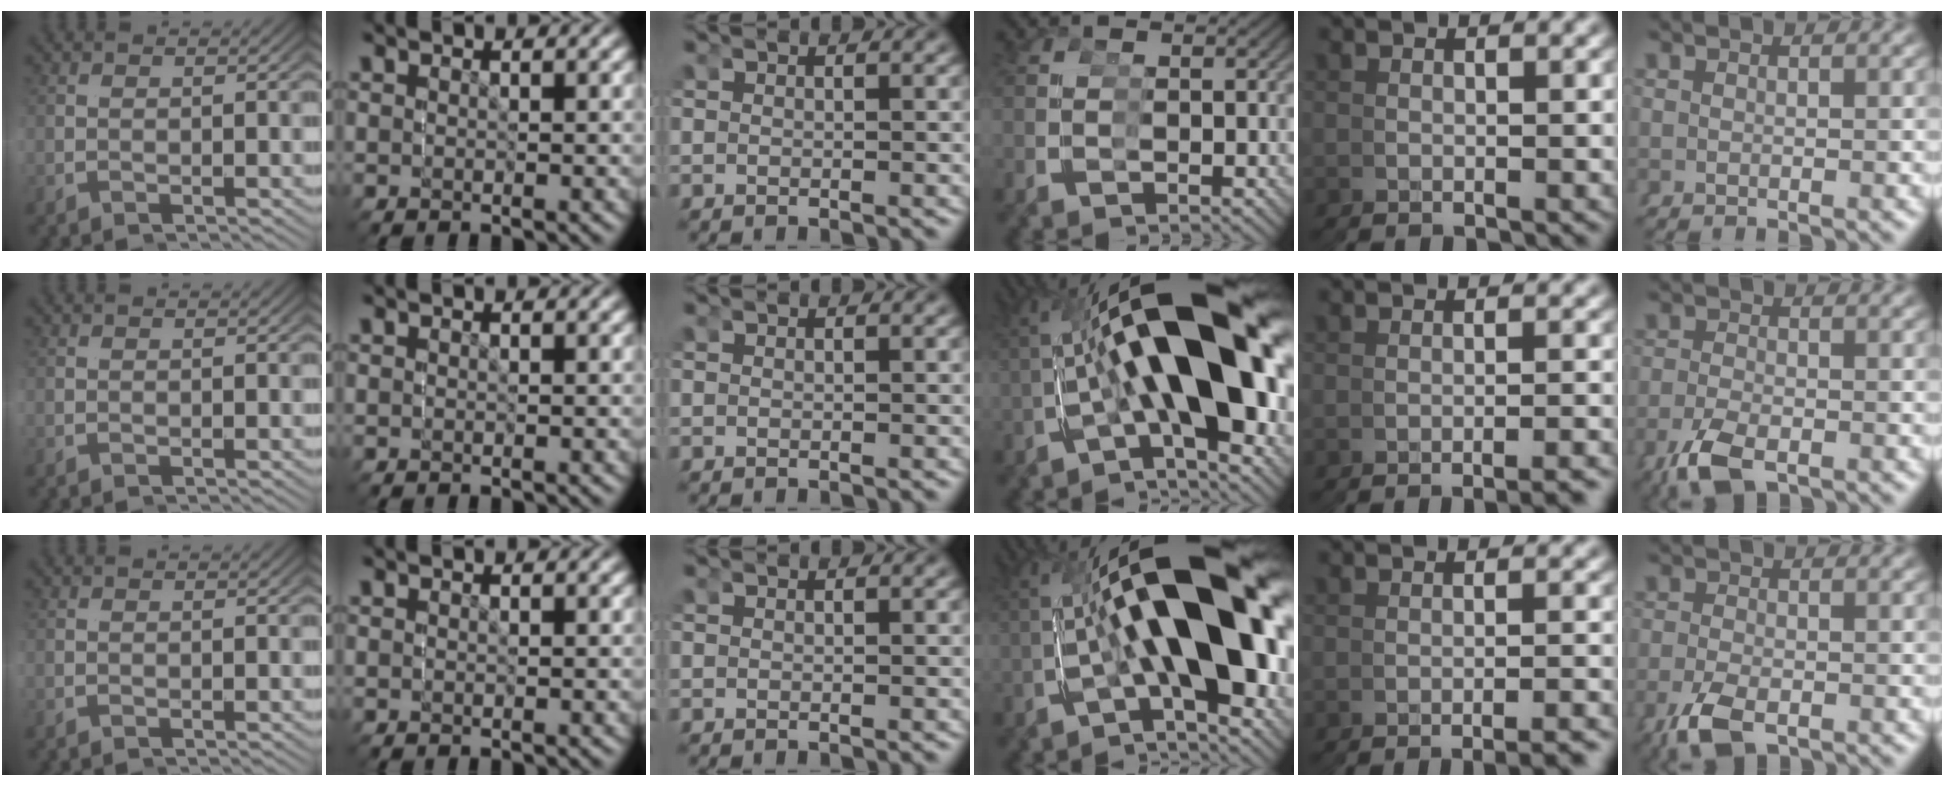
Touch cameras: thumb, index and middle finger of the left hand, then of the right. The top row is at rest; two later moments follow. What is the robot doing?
{"motion": "grasp_and_lifting", "object": "screwdriver"}